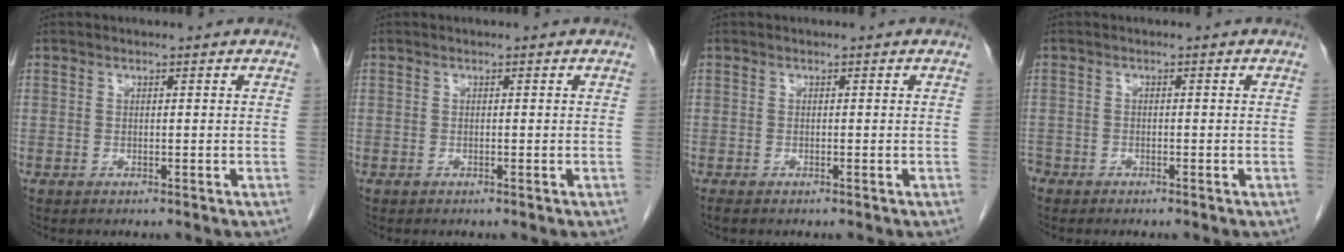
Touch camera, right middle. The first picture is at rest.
{"total": 0.0}
{"total": 0.6, "force": [-0.5, 0.1, 0.4], "torque": [-0.014, -0.003, -0.009]}
{"total": 2.0, "force": [-1.7, 1.1, 0.3], "torque": [-0.007, 0.002, -0.032]}